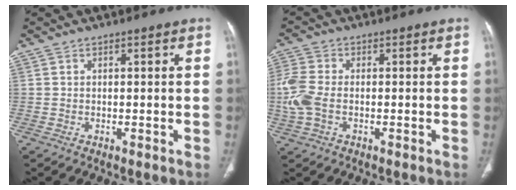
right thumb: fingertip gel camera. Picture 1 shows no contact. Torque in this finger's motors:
{"motor_torque": [-0.03, -0.15, 0.27, 0.51, 0.00]}